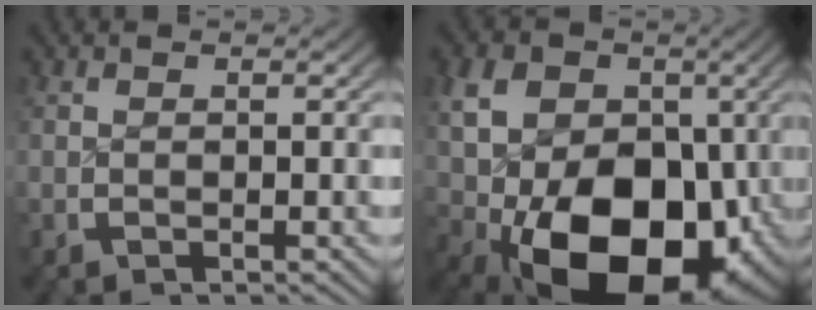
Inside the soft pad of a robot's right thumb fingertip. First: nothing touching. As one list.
[{"total": 20.3, "force": [-3.0, 14.0, 14.4], "torque": [-0.256, -0.091, -0.009]}]